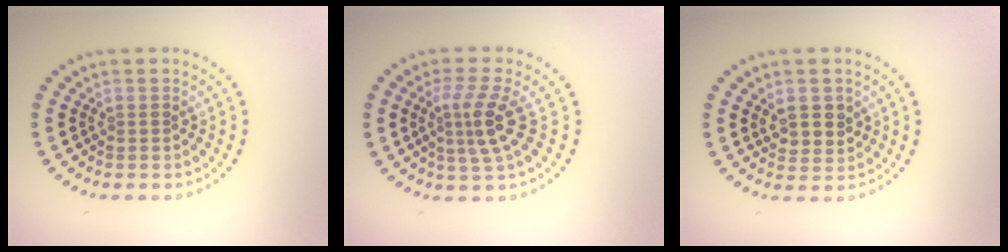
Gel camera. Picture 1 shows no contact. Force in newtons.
{"total": 3.4, "press": 2.8, "slide": 1.9}
{"total": 2.5, "press": 2.3, "slide": 1.0}